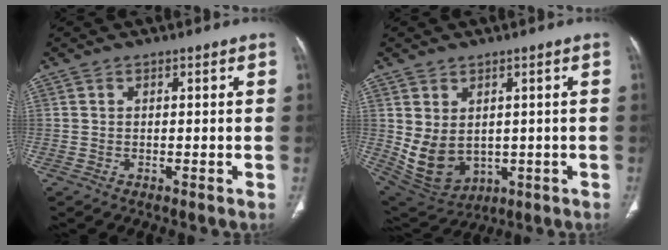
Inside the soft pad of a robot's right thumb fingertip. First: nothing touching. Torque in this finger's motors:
{"motor_torque": [-0.36, 0.65, 0.36, 0.87, 0.29]}